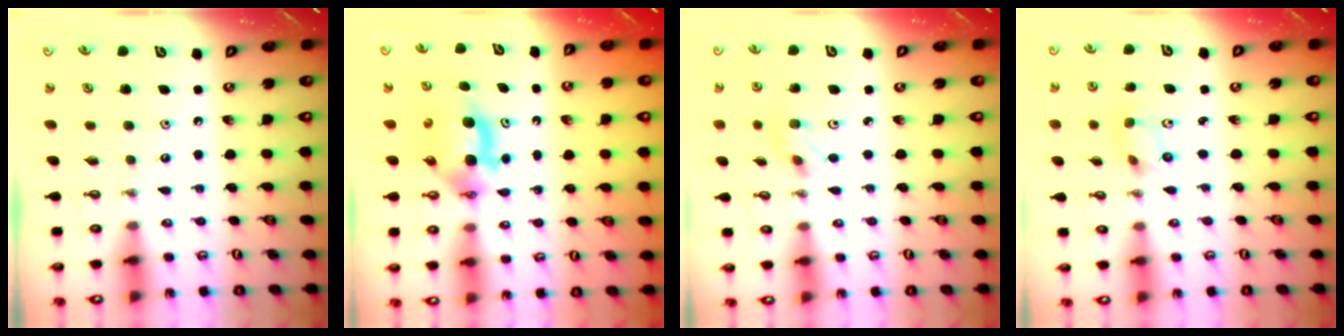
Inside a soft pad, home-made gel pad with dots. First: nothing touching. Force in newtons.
{"total": 9.0, "press": 4.8, "slide": 7.6}
{"total": 3.2, "press": 3.1, "slide": 0.7}
{"total": 2.3, "press": 2.2, "slide": 0.8}